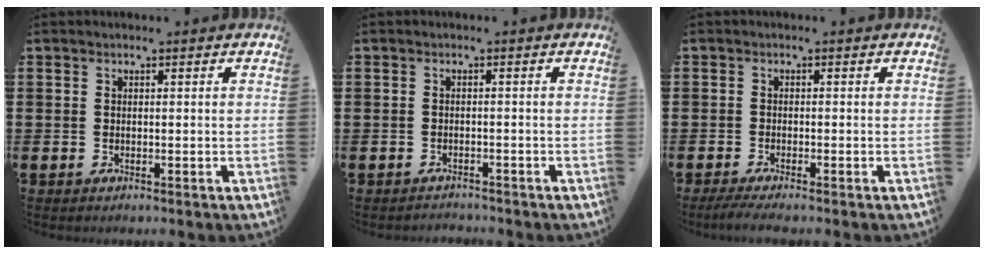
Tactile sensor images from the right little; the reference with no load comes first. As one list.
[{"total": 1.0, "force": [-1.0, 0.0, -0.1], "torque": [0.000, 0.003, -0.022]}, {"total": 1.4, "force": [-1.0, 0.0, 1.0], "torque": [-0.015, 0.000, -0.018]}]